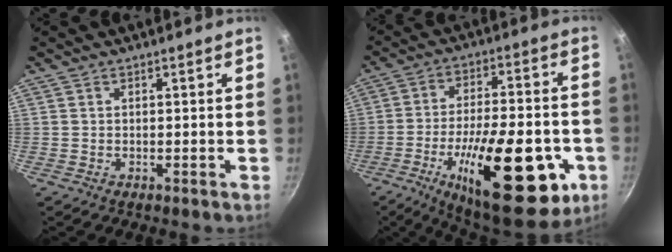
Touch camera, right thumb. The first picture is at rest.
{"total": 28.4, "force": [-9.5, 11.4, 24.2], "torque": [-0.336, 0.014, -0.135]}